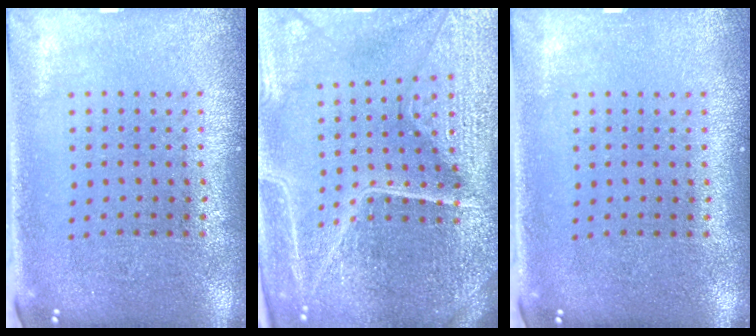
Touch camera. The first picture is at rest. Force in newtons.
{"total": 5.8, "press": 5.3, "slide": 2.4}
{"total": 0.0}